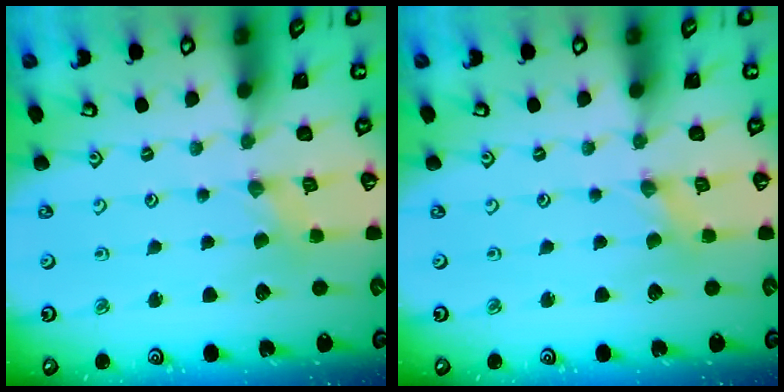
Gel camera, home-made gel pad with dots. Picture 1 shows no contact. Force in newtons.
{"total": 0.8, "press": 0.8, "slide": 0.1}